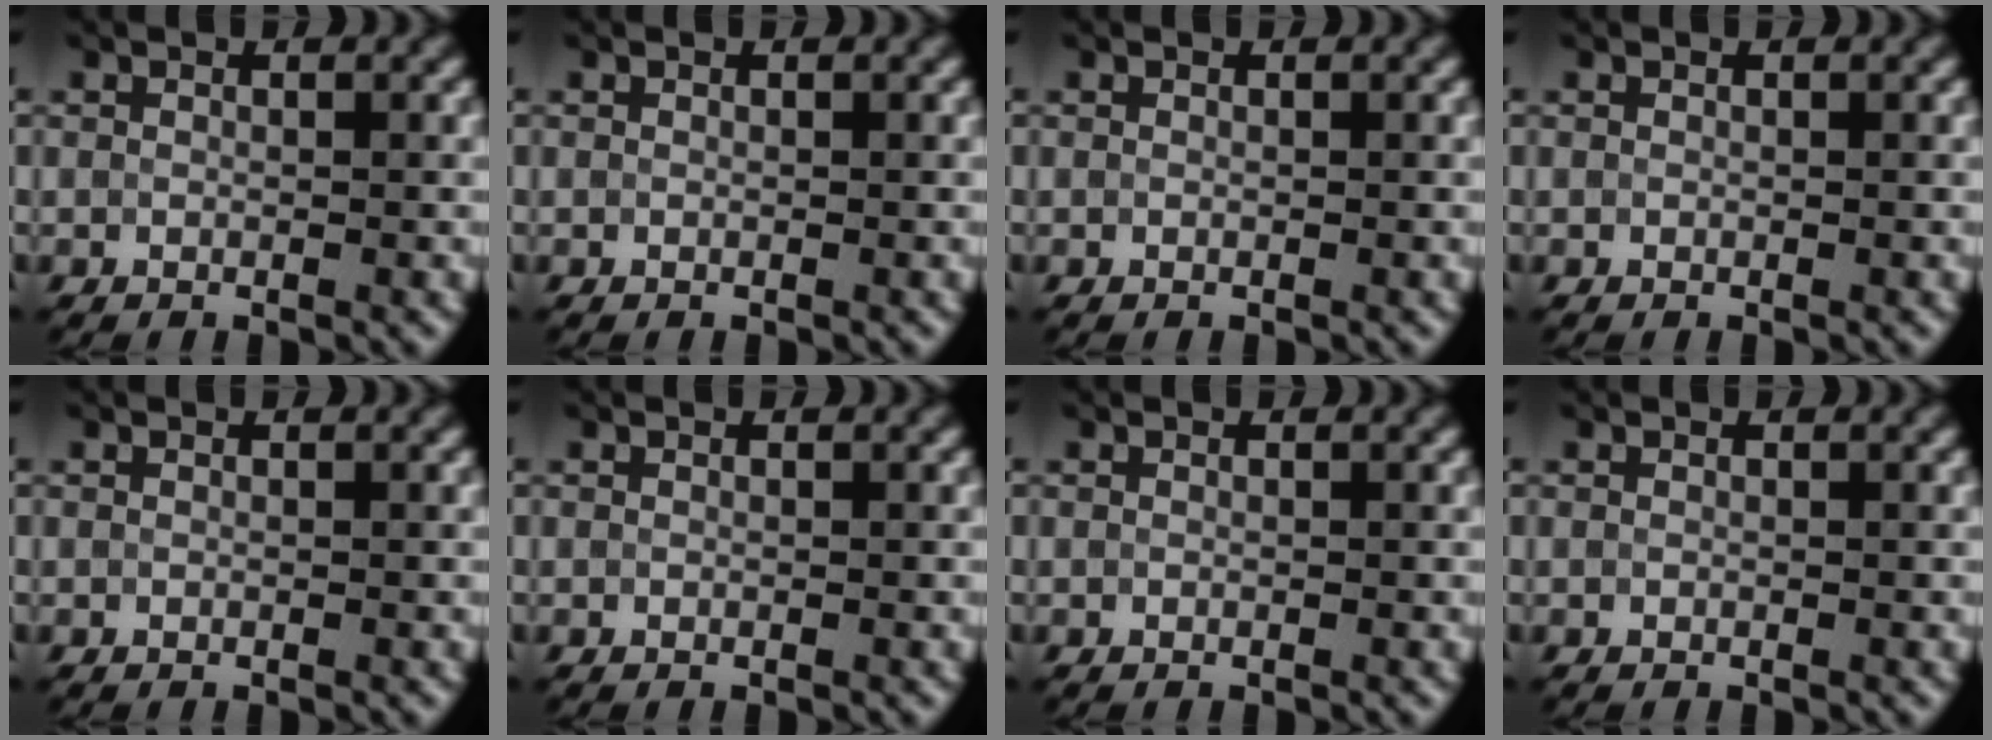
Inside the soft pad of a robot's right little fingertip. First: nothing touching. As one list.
[{"total": 0.0}, {"total": 0.0}, {"total": 0.0}, {"total": 0.0}, {"total": 0.0}, {"total": 0.0}, {"total": 0.0}]